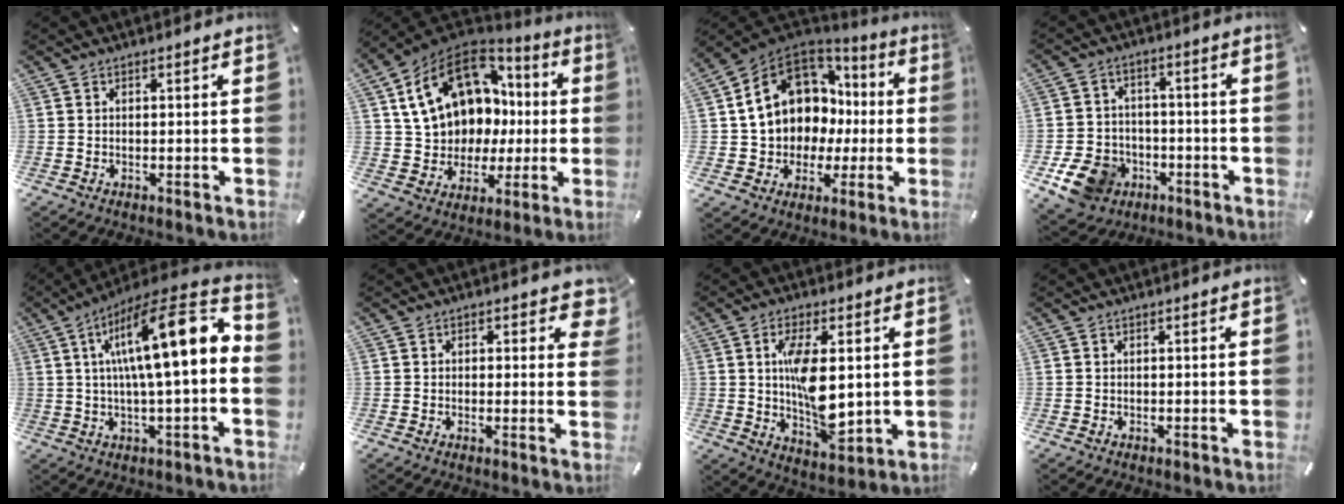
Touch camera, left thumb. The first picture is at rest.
{"total": 18.1, "force": [6.7, 14.1, 9.2], "torque": [-0.184, -0.031, 0.139]}
{"total": 14.7, "force": [3.2, 12.5, 7.1], "torque": [-0.148, -0.023, 0.070]}
{"total": 10.9, "force": [-5.0, 8.5, 4.4], "torque": [-0.094, 0.037, -0.087]}
{"total": 17.9, "force": [4.1, 4.0, 17.0], "torque": [-0.267, -0.025, 0.053]}
{"total": 2.7, "force": [1.1, 1.8, 1.6], "torque": [-0.004, -0.005, 0.012]}
{"total": 12.3, "force": [1.3, 5.8, 10.7], "torque": [-0.205, -0.016, 0.021]}
{"total": 0.0}